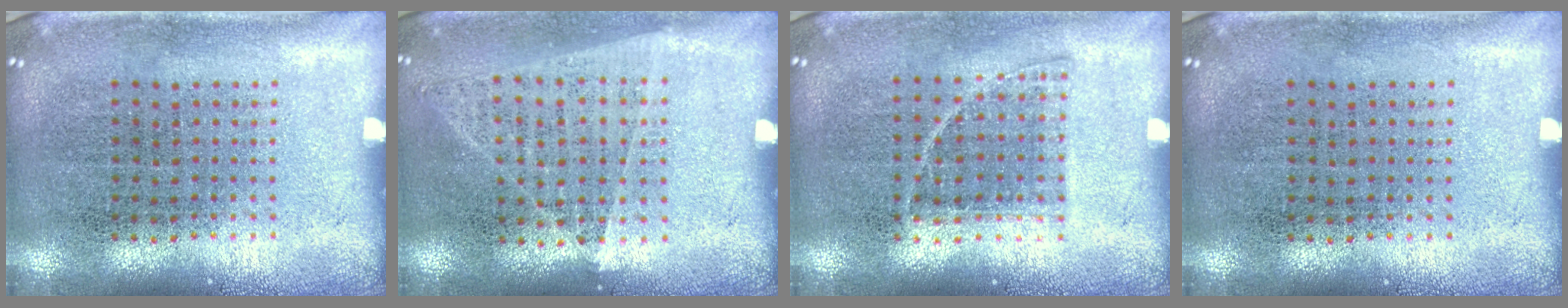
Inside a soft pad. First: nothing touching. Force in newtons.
{"total": 1.0, "press": 0.9, "slide": 0.4}
{"total": 0.8, "press": 0.7, "slide": 0.4}
{"total": 0.0}